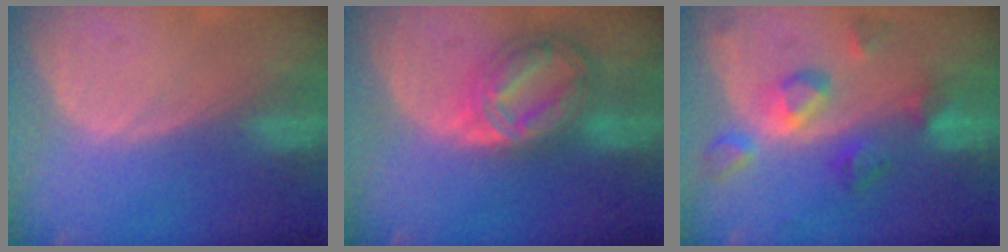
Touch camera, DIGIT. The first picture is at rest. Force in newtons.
{"total": 8.9, "press": 8.9, "slide": 0.8}
{"total": 7.5, "press": 7.5, "slide": 0.7}